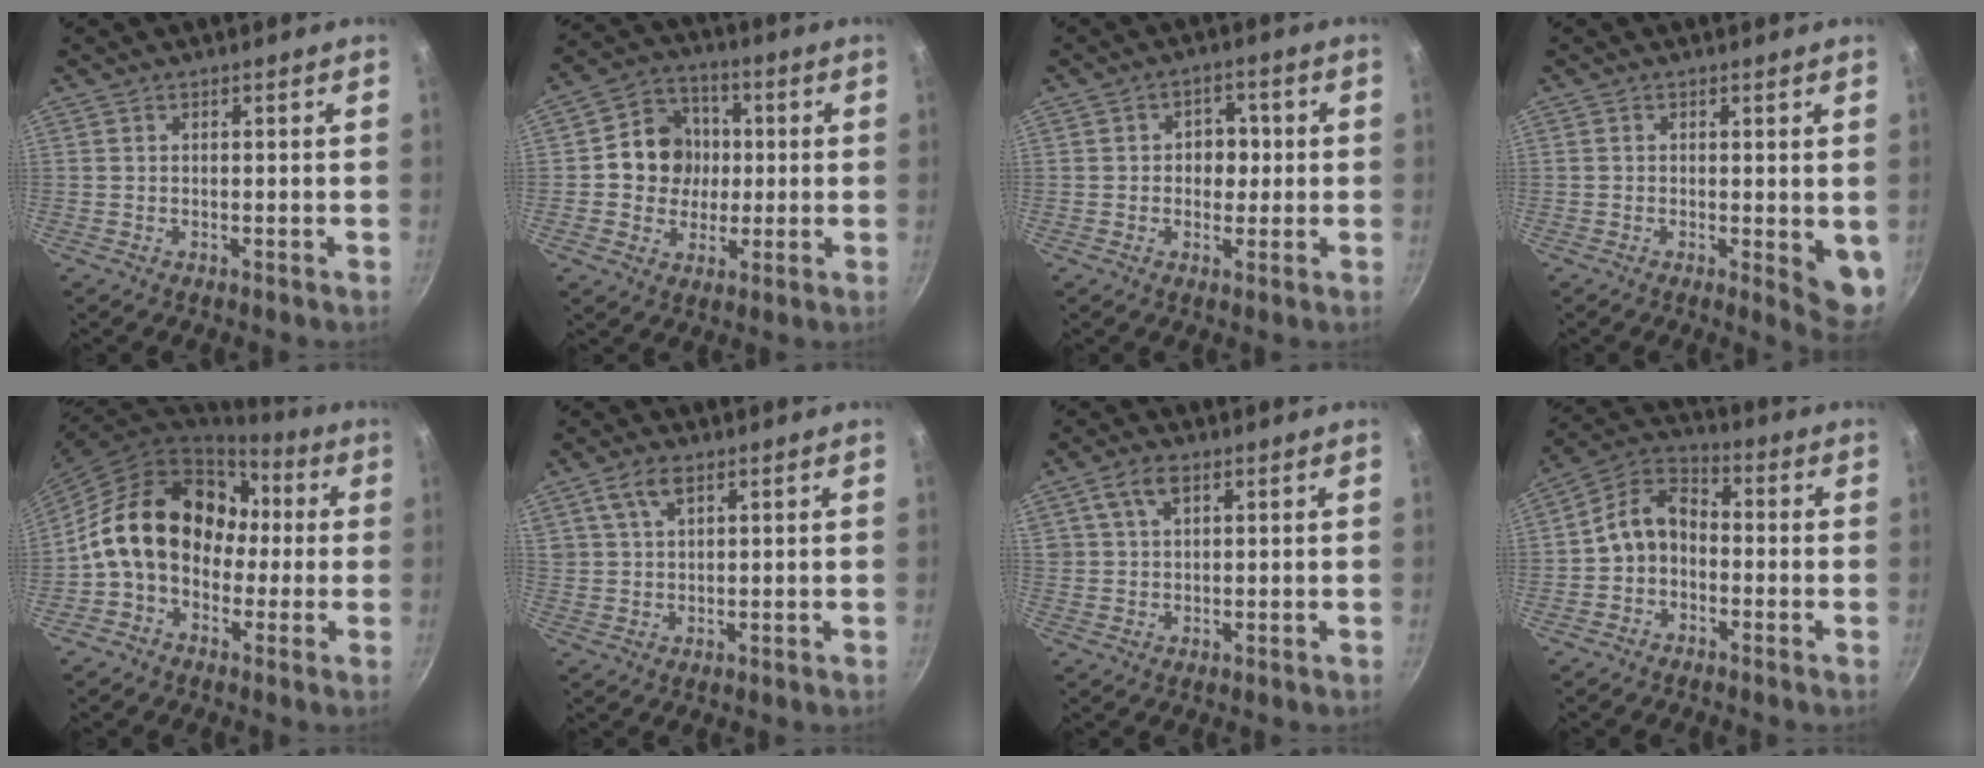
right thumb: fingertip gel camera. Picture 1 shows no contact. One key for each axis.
{"total": 11.2, "fx": 0.5, "fy": 10.2, "fz": 4.8, "tx": -0.035, "ty": 0.014, "tz": -0.004}
{"total": 5.4, "fx": 0.2, "fy": 4.4, "fz": 3.2, "tx": -0.006, "ty": 0.006, "tz": -0.002}
{"total": 5.5, "fx": -0.1, "fy": 2.2, "fz": 5.0, "tx": -0.056, "ty": -0.010, "tz": -0.001}
{"total": 18.6, "fx": 0.6, "fy": 14.1, "fz": 12.0, "tx": -0.166, "ty": 0.057, "tz": -0.002}
{"total": 5.0, "fx": 2.7, "fy": 2.5, "fz": 3.5, "tx": -0.060, "ty": -0.001, "tz": 0.054}
{"total": 4.9, "fx": 2.2, "fy": 2.7, "fz": 3.4, "tx": -0.057, "ty": 0.003, "tz": 0.041}
{"total": 8.5, "fx": -1.6, "fy": 6.4, "fz": 5.4, "tx": -0.075, "ty": 0.043, "tz": -0.048}